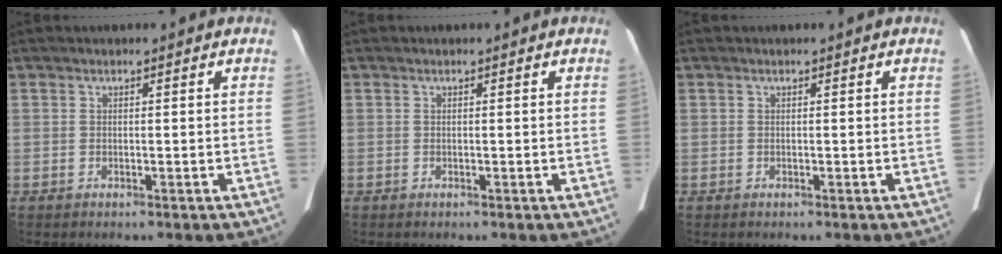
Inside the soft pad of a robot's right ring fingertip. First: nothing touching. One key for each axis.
{"total": 0.0}
{"total": 0.0}